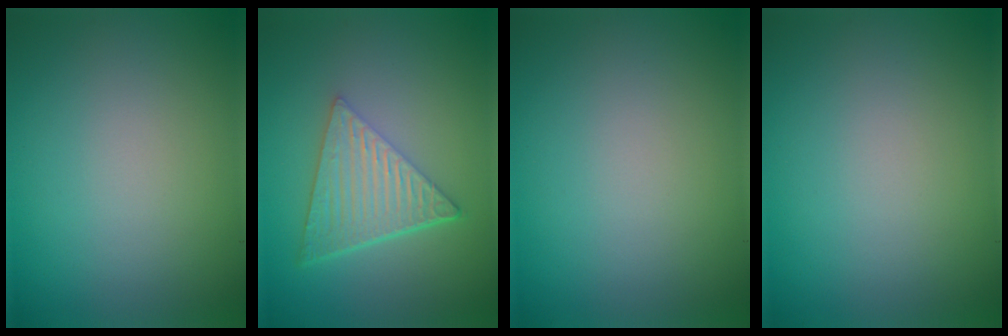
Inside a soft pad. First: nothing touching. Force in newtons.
{"total": 6.3, "press": 4.2, "slide": 4.7}
{"total": 0.0}
{"total": 0.0}